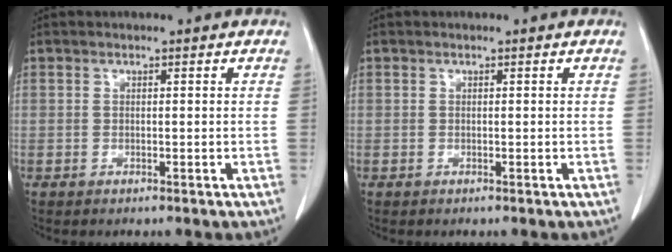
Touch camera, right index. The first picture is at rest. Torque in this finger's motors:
{"motor_torque": [0.00, 0.00, 0.00, 0.00]}